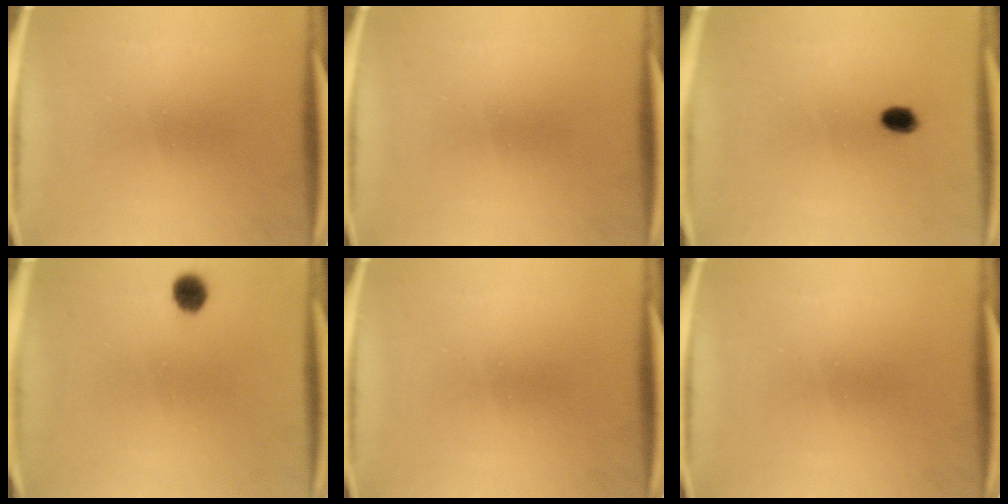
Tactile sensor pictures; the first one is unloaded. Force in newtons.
{"total": 0.0}
{"total": 2.4}
{"total": 3.4}
{"total": 0.0}
{"total": 0.0}